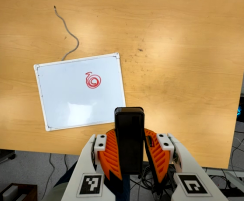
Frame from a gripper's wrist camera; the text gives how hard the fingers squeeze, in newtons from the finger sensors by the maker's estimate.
{"total": 8.7, "left": 7.5, "right": 9.9}